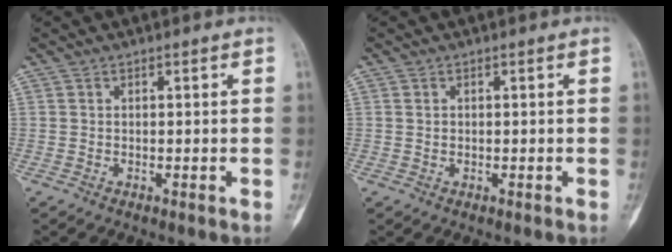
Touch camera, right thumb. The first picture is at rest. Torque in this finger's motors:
{"motor_torque": [0.11, -0.19, 0.18, 0.16, -0.07]}